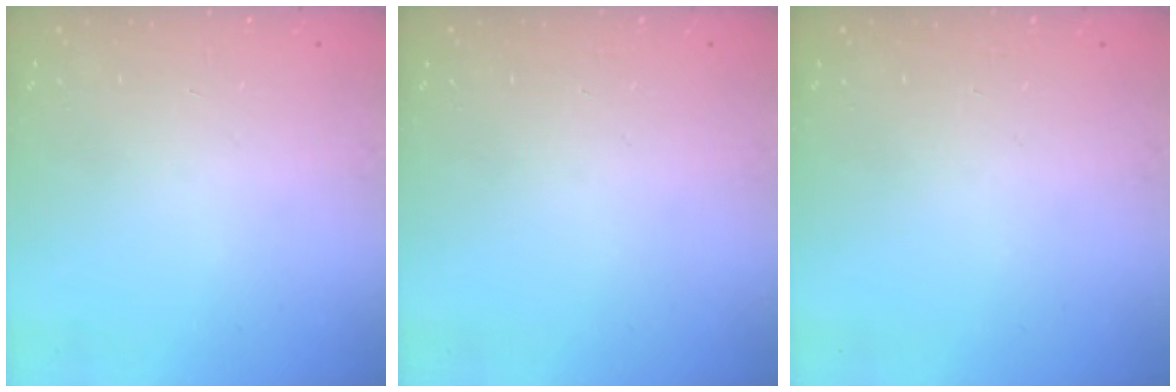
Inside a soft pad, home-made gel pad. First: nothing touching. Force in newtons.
{"total": 0.0}
{"total": 0.0}